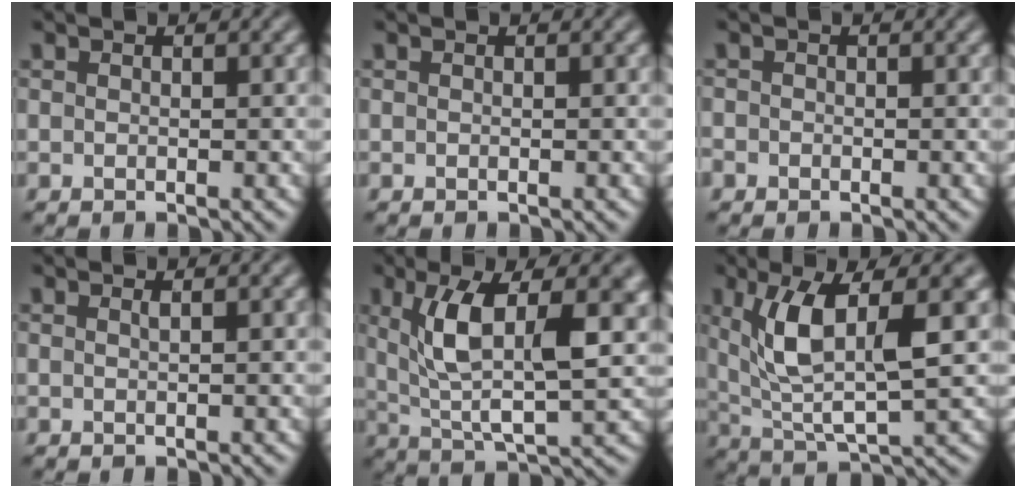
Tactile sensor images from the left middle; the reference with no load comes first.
{"total": 0.0}
{"total": 0.8, "force": [-0.5, 0.7, 0.0], "torque": [0.005, -0.005, -0.011]}
{"total": 0.7, "force": [0.3, 0.2, 0.5], "torque": [-0.002, 0.001, 0.004]}
{"total": 9.4, "force": [2.4, 3.7, 8.3], "torque": [-0.153, 0.000, 0.040]}
{"total": 8.4, "force": [2.2, 2.9, 7.6], "torque": [-0.150, -0.003, 0.042]}